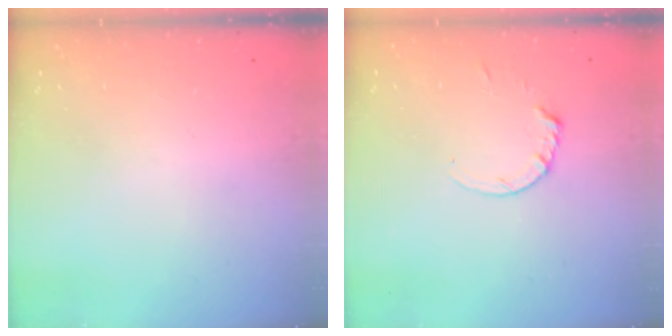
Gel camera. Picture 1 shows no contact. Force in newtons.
{"total": 1.8, "press": 1.7, "slide": 0.2}